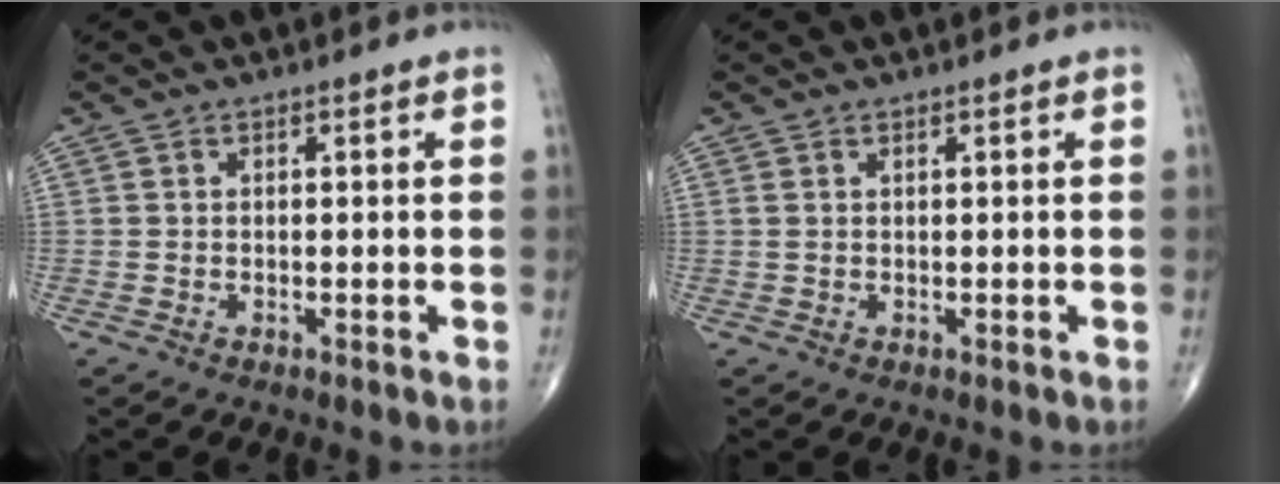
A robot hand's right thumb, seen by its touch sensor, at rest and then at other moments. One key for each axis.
{"total": 0.6, "fx": 0.4, "fy": 0.1, "fz": 0.4, "tx": -0.012, "ty": 0.006, "tz": 0.010}